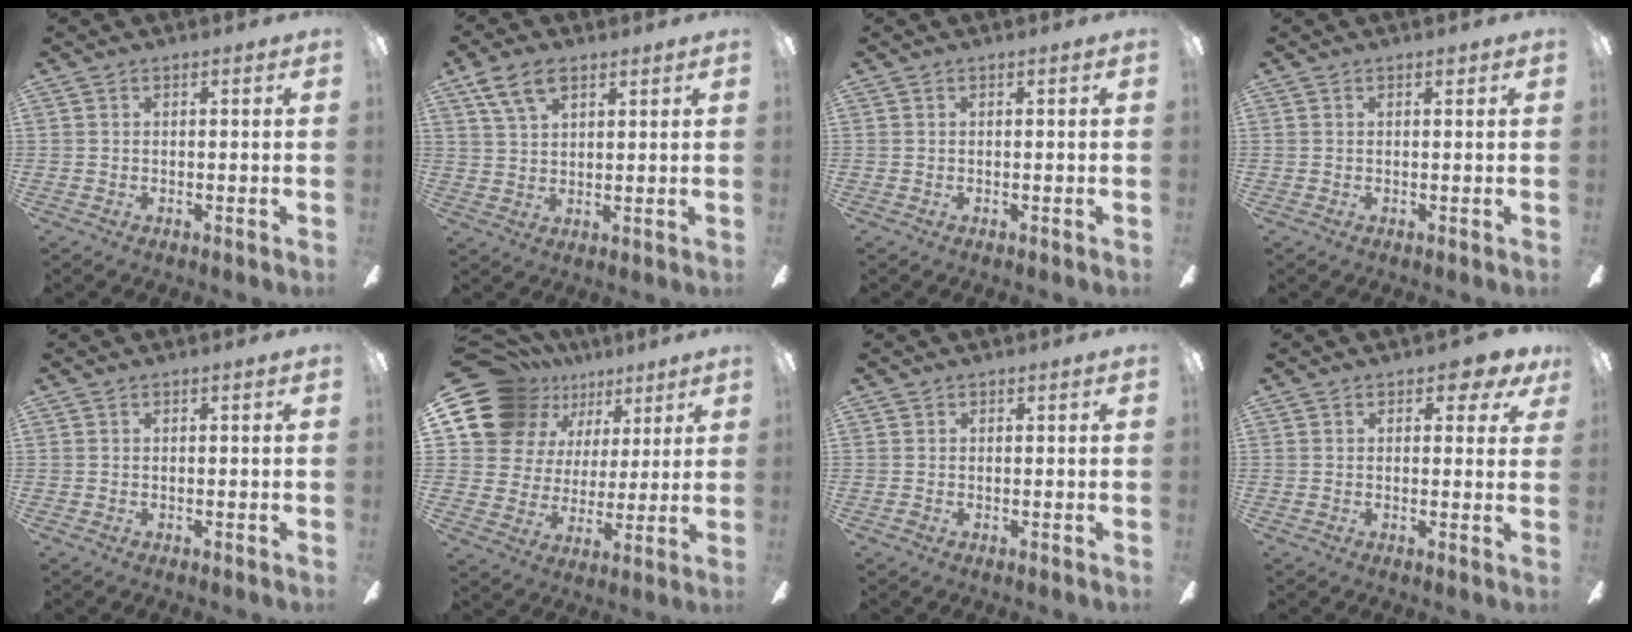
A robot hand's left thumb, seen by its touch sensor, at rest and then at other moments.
{"total": 7.9, "force": [4.8, 4.2, 4.7], "torque": [-0.094, -0.004, 0.092]}
{"total": 0.0}
{"total": 0.7, "force": [0.5, 0.4, 0.3], "torque": [-0.007, 0.003, 0.009]}
{"total": 0.0}
{"total": 16.2, "force": [9.2, 12.4, 5.0], "torque": [-0.100, -0.050, 0.183]}
{"total": 0.7, "force": [0.0, 0.6, 0.1], "torque": [-0.001, 0.004, -0.001]}
{"total": 4.0, "force": [2.3, 2.1, 2.5], "torque": [-0.019, -0.005, 0.036]}